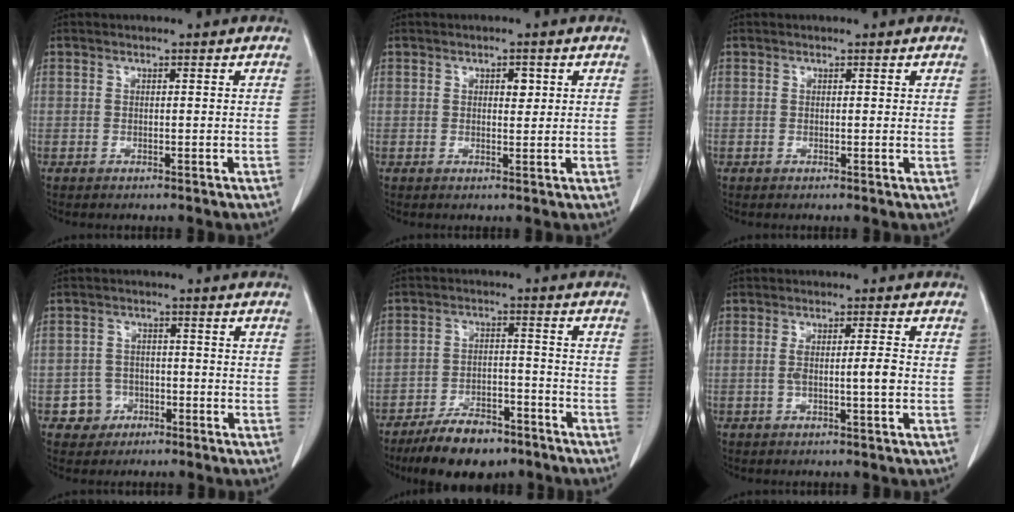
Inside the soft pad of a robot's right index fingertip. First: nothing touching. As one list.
[{"total": 1.8, "force": [0.7, 0.9, 1.3], "torque": [-0.016, -0.001, 0.009]}, {"total": 0.0}, {"total": 3.9, "force": [-1.8, 3.5, 0.0], "torque": [0.010, 0.017, -0.026]}, {"total": 10.2, "force": [-7.8, 4.2, 5.0], "torque": [-0.079, 0.000, -0.132]}, {"total": 3.5, "force": [-0.6, 0.1, 3.5], "torque": [-0.068, 0.005, -0.007]}]